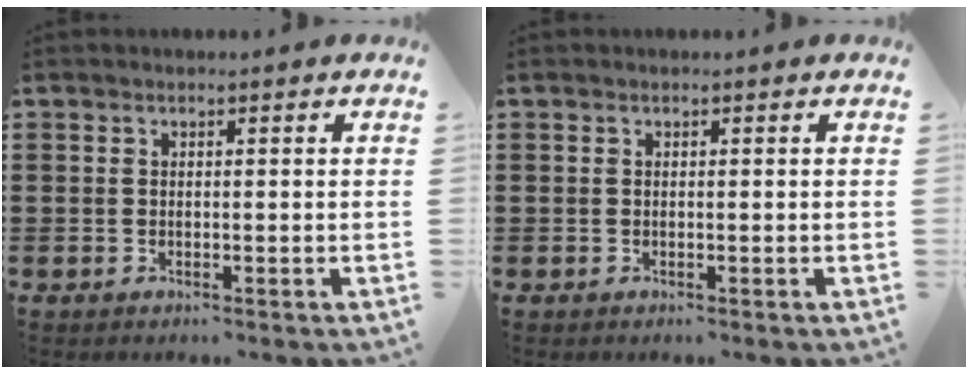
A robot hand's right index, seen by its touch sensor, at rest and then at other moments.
{"total": 0.0}